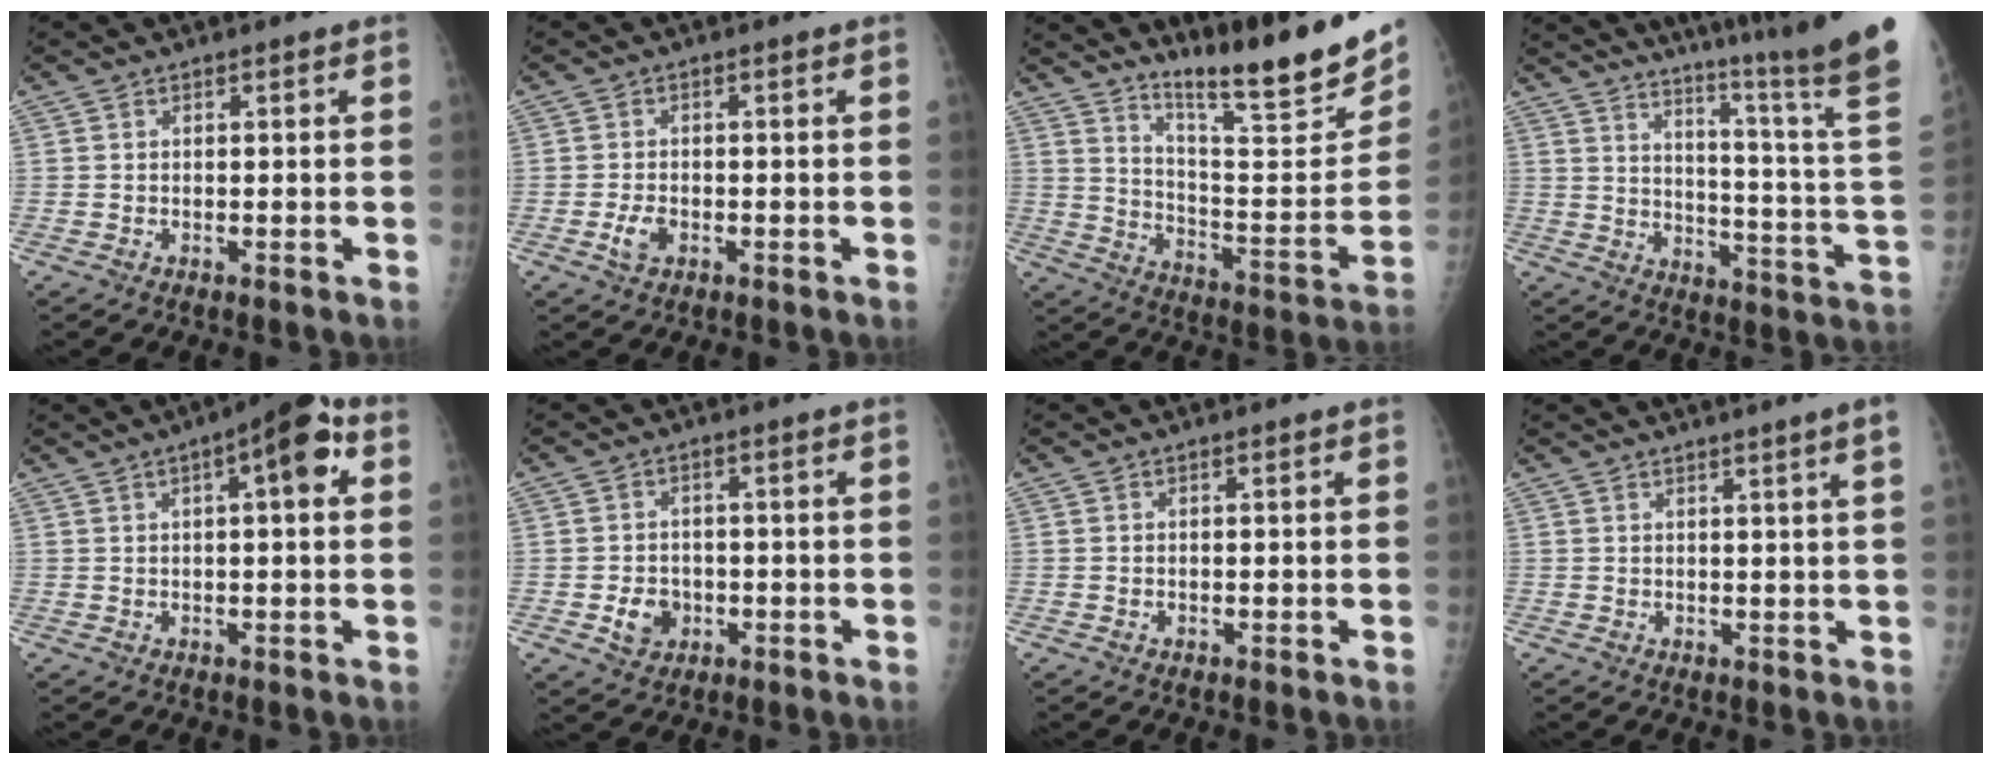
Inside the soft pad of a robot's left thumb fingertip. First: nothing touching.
{"total": 2.8, "force": [-1.0, 1.7, 2.1], "torque": [-0.040, 0.007, -0.017]}
{"total": 21.3, "force": [15.8, 2.8, 14.0], "torque": [-0.182, -0.102, 0.252]}
{"total": 29.2, "force": [22.8, -0.4, 18.2], "torque": [-0.245, -0.167, 0.298]}
{"total": 9.0, "force": [2.9, 2.6, 8.1], "torque": [-0.109, 0.017, 0.034]}
{"total": 4.7, "force": [-1.3, 3.8, 2.3], "torque": [-0.022, 0.008, -0.017]}
{"total": 0.0}
{"total": 5.0, "force": [3.2, -1.3, 3.6], "torque": [-0.048, -0.010, 0.039]}